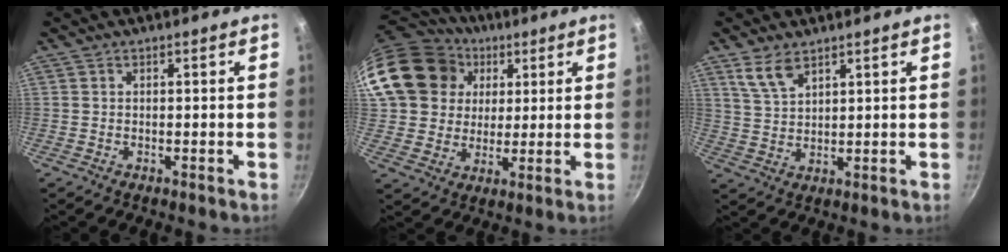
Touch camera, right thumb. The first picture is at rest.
{"total": 20.3, "force": [6.8, 17.1, 8.7], "torque": [-0.158, 0.021, 0.129]}
{"total": 5.4, "force": [3.8, 2.3, 3.2], "torque": [-0.060, -0.018, 0.083]}